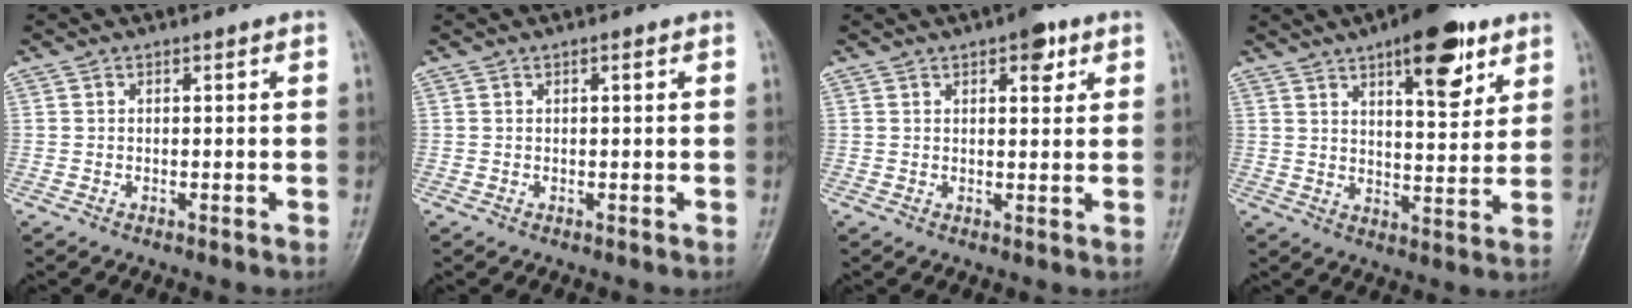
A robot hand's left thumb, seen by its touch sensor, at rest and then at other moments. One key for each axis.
{"total": 0.6, "fx": 0.2, "fy": 0.2, "fz": 0.5, "tx": -0.010, "ty": 0.001, "tz": 0.002}
{"total": 4.6, "fx": 2.5, "fy": 2.0, "fz": 3.3, "tx": -0.029, "ty": -0.007, "tz": 0.028}
{"total": 13.5, "fx": 7.5, "fy": 5.1, "fz": 9.9, "tx": -0.109, "ty": -0.035, "tz": 0.107}